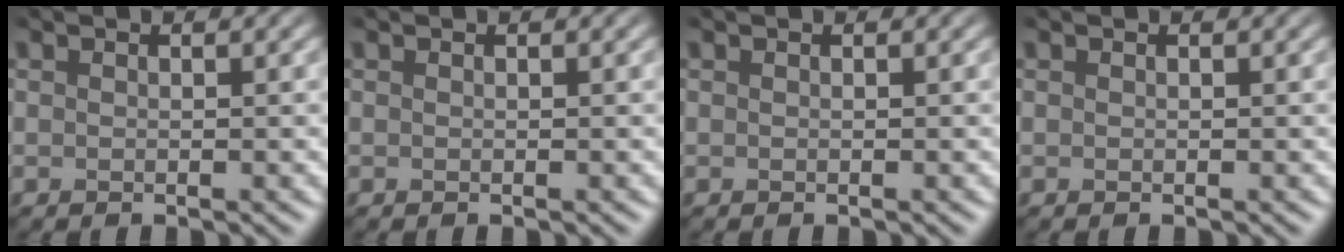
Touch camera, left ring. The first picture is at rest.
{"total": 0.0}
{"total": 0.0}
{"total": 0.0}